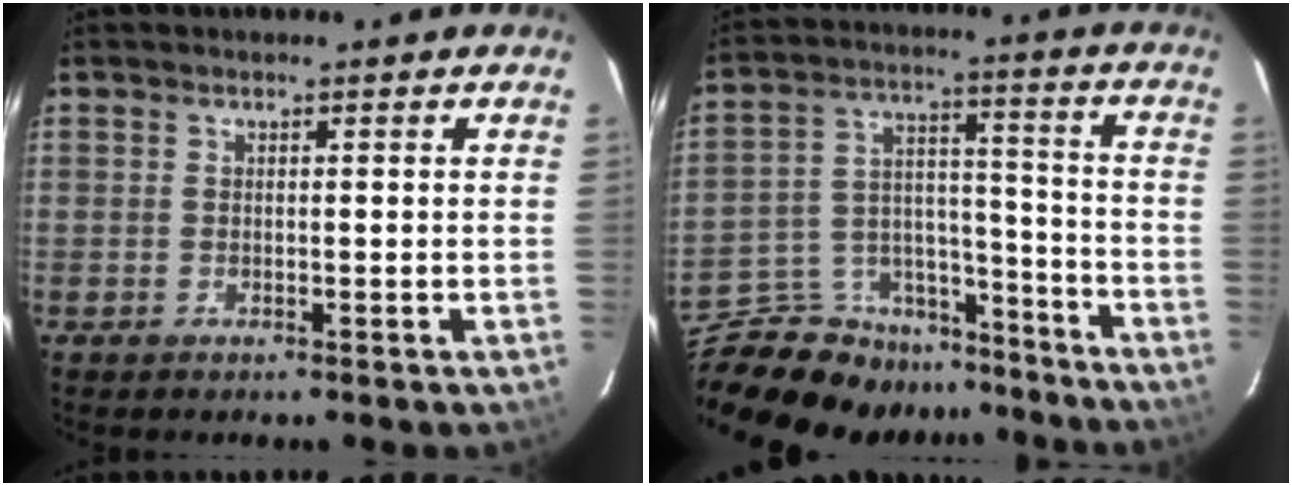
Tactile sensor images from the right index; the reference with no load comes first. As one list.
[{"total": 19.0, "force": [-16.3, 8.4, 4.7], "torque": [-0.115, 0.058, -0.247]}]